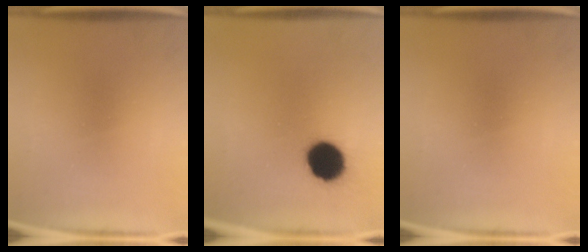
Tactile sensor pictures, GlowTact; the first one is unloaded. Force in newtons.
{"total": 11.5}
{"total": 0.0}